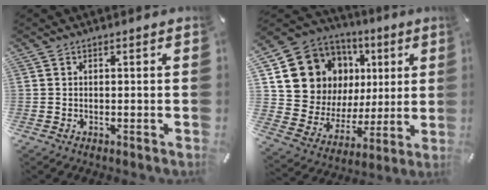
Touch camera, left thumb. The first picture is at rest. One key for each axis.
{"total": 12.8, "fx": 5.6, "fy": 11.1, "fz": 3.0, "tx": -0.057, "ty": -0.054, "tz": 0.120}